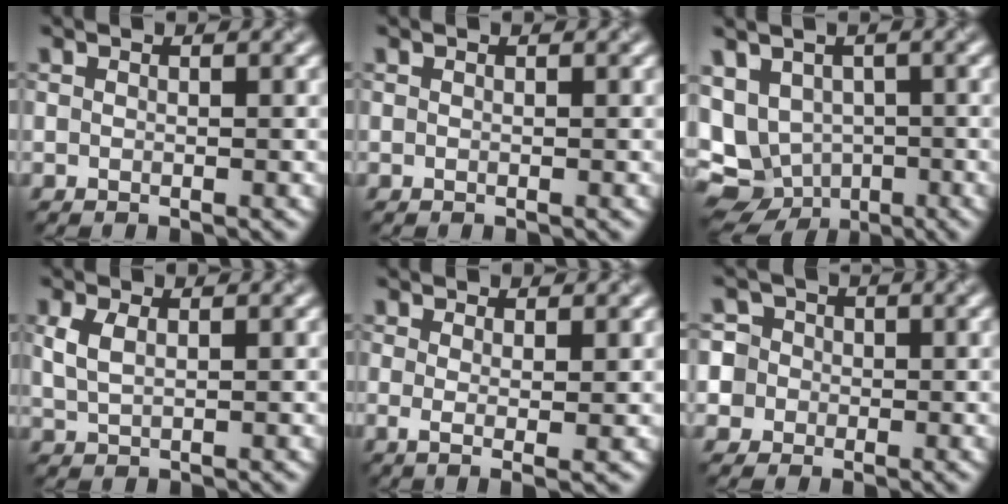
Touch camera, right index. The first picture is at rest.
{"total": 0.0}
{"total": 9.3, "force": [-2.8, 7.5, 4.6], "torque": [-0.091, -0.009, -0.028]}
{"total": 1.8, "force": [0.3, 0.9, 1.5], "torque": [-0.037, 0.007, 0.018]}
{"total": 2.0, "force": [0.1, 0.4, 1.9], "torque": [-0.026, -0.006, 0.006]}
{"total": 5.9, "force": [0.0, 5.7, 1.4], "torque": [-0.030, 0.040, -0.019]}